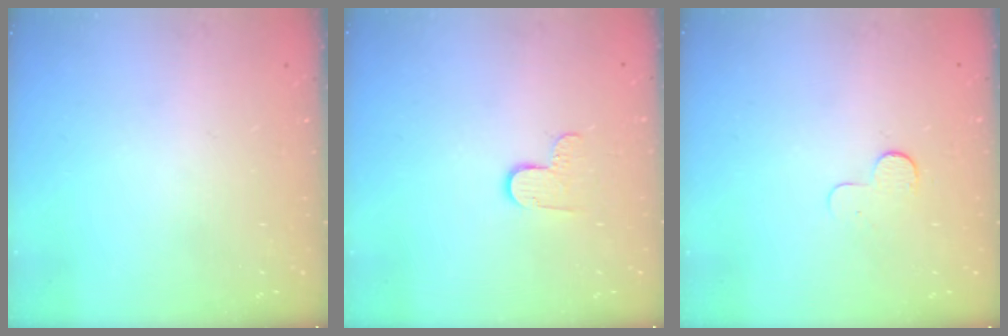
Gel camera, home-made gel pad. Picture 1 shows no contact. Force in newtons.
{"total": 6.0, "press": 6.0, "slide": 0.4}
{"total": 3.9, "press": 3.9, "slide": 0.4}